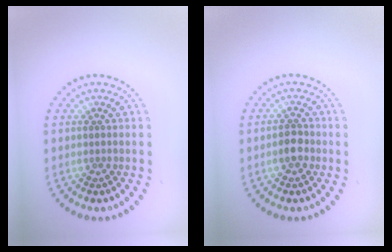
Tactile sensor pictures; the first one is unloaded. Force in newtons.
{"total": 1.8, "press": 1.7, "slide": 0.6}